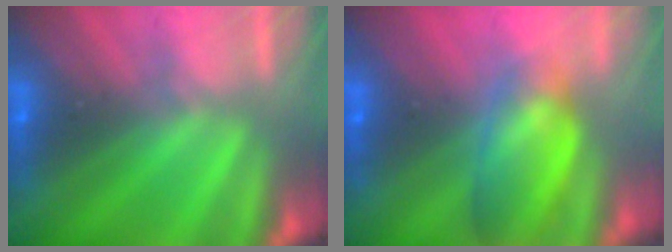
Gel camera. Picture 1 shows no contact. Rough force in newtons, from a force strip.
{"total": 7.3}